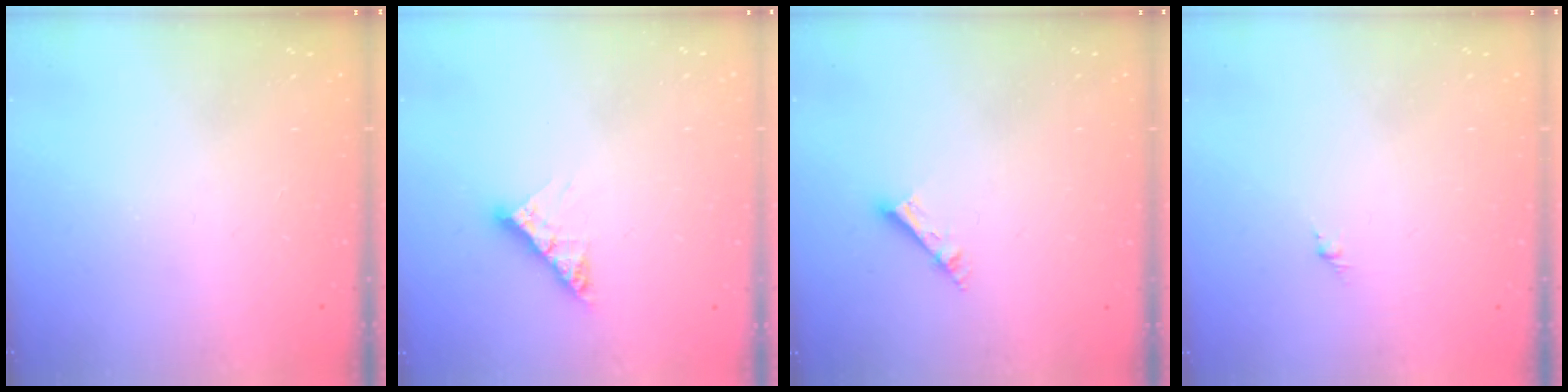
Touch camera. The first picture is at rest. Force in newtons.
{"total": 7.6, "press": 7.6, "slide": 0.7}
{"total": 4.2, "press": 4.2, "slide": 0.2}
{"total": 1.3, "press": 1.2, "slide": 0.5}